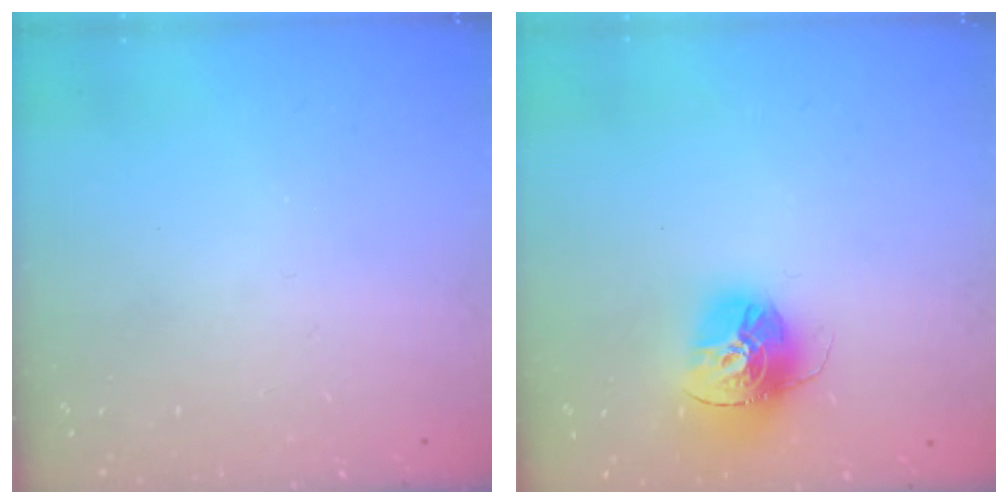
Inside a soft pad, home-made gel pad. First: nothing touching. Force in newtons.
{"total": 15.3, "press": 15.2, "slide": 1.4}